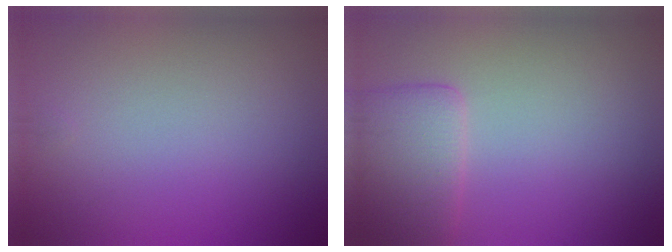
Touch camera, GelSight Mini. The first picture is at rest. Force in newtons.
{"total": 3.7, "press": 3.7, "slide": 0.3}